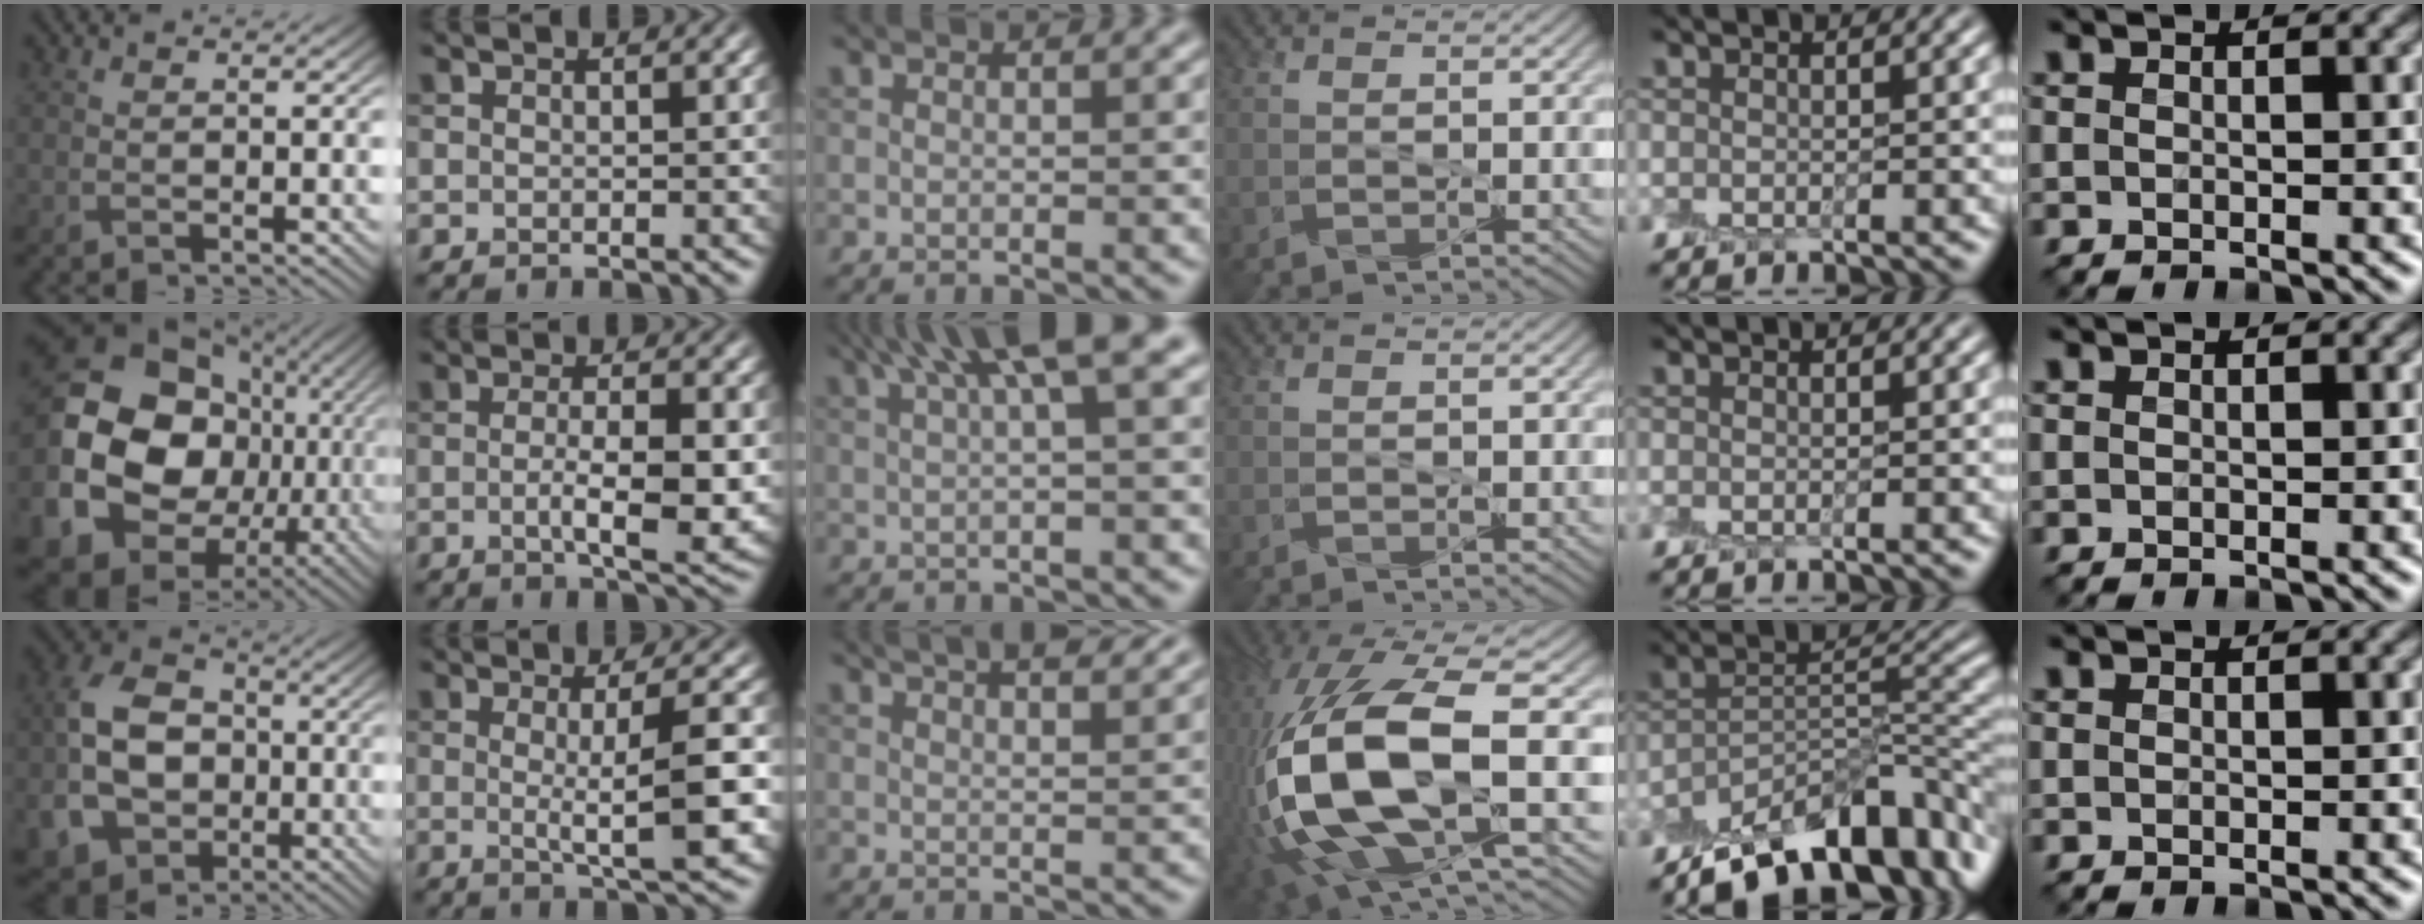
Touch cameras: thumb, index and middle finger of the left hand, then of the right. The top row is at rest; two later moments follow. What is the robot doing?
{"motion": "peel", "object": "plastic screen protector"}